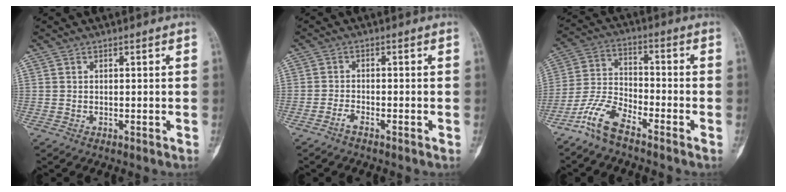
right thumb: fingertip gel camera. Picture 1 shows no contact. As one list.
[{"total": 1.7, "force": [-1.4, 0.3, 0.9], "torque": [-0.026, 0.007, -0.029]}, {"total": 8.4, "force": [-6.4, 2.5, 4.8], "torque": [-0.110, 0.040, -0.137]}]